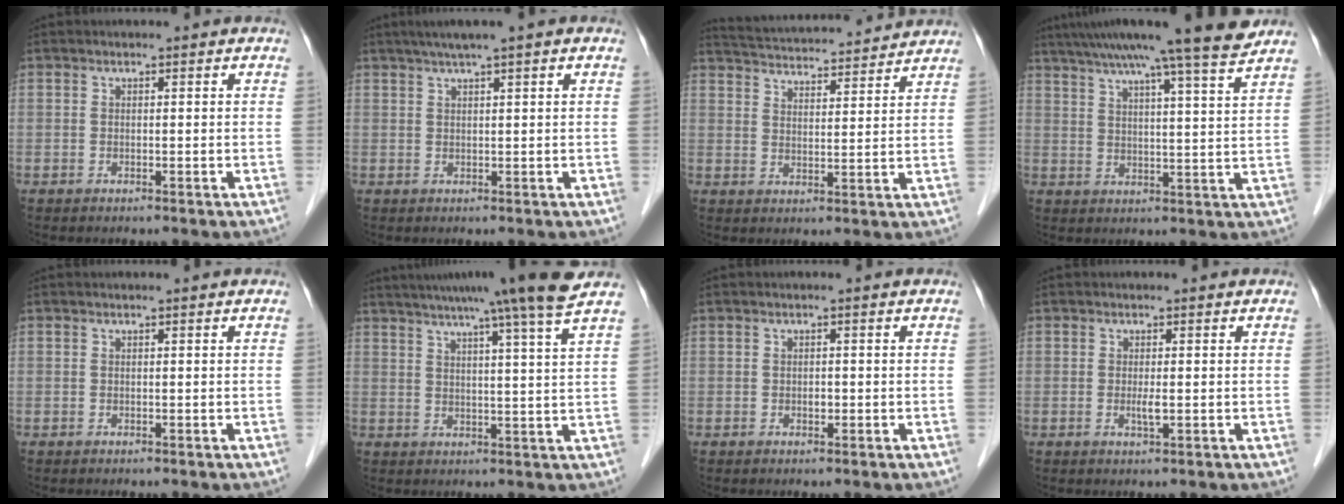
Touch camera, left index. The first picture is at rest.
{"total": 4.3, "force": [2.9, -0.5, 3.1], "torque": [-0.055, 0.019, 0.051]}
{"total": 16.6, "force": [15.7, 1.7, 4.9], "torque": [-0.089, 0.033, 0.229]}
{"total": 16.3, "force": [13.6, -1.3, 9.0], "torque": [-0.149, 0.006, 0.184]}
{"total": 0.0}
{"total": 14.6, "force": [11.7, -2.3, 8.3], "torque": [-0.132, -0.009, 0.145]}
{"total": 0.8, "force": [-0.3, 0.5, 0.5], "torque": [-0.009, -0.001, -0.005]}
{"total": 1.4, "force": [-0.3, 0.1, 1.4], "torque": [-0.028, -0.005, -0.003]}